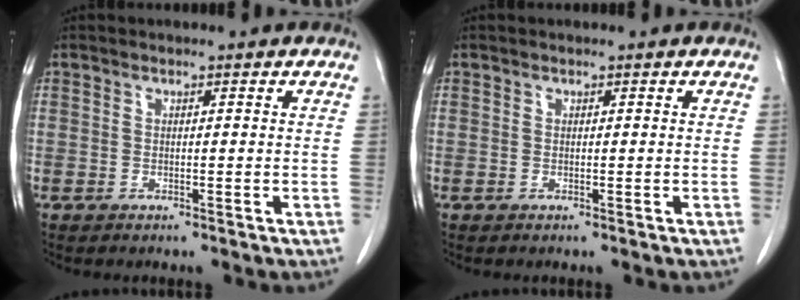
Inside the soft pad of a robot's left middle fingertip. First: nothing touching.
{"total": 0.0}